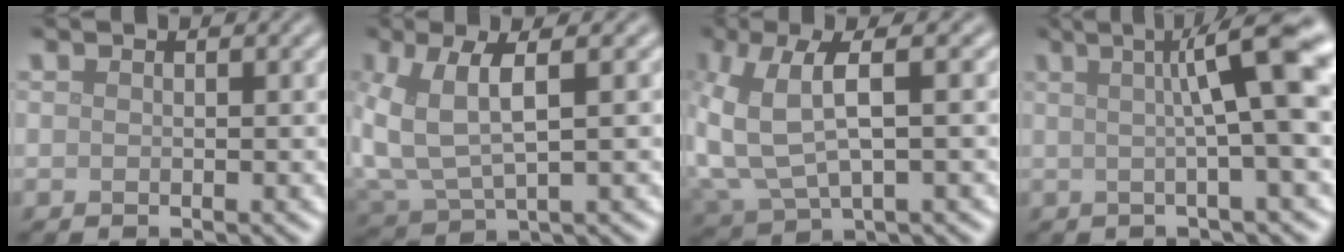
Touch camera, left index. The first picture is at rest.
{"total": 6.6, "force": [1.1, 3.1, 5.7], "torque": [-0.142, 0.002, 0.028]}
{"total": 7.4, "force": [0.9, 3.5, 6.4], "torque": [-0.164, 0.003, 0.022]}
{"total": 8.8, "force": [1.9, 1.3, 8.5], "torque": [-0.104, 0.019, 0.024]}